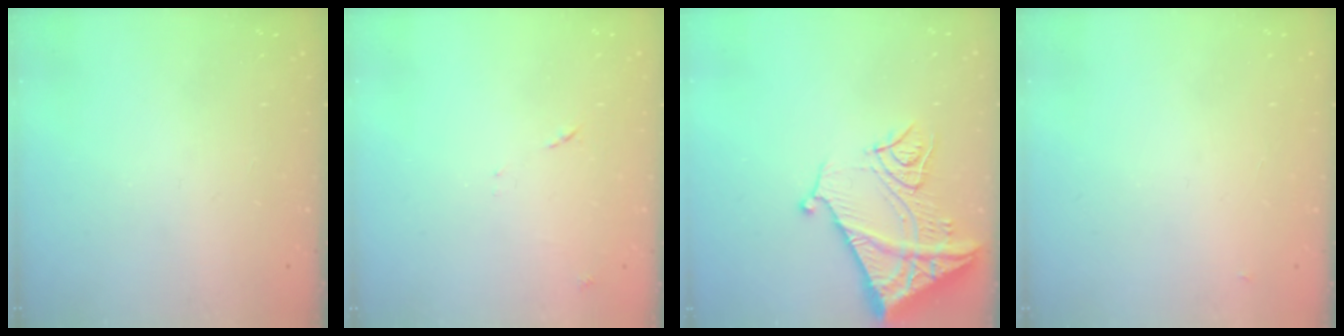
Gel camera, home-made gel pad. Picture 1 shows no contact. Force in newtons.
{"total": 8.5, "press": 8.5, "slide": 0.7}
{"total": 15.1, "press": 15.1, "slide": 1.5}
{"total": 2.8, "press": 2.8, "slide": 0.4}